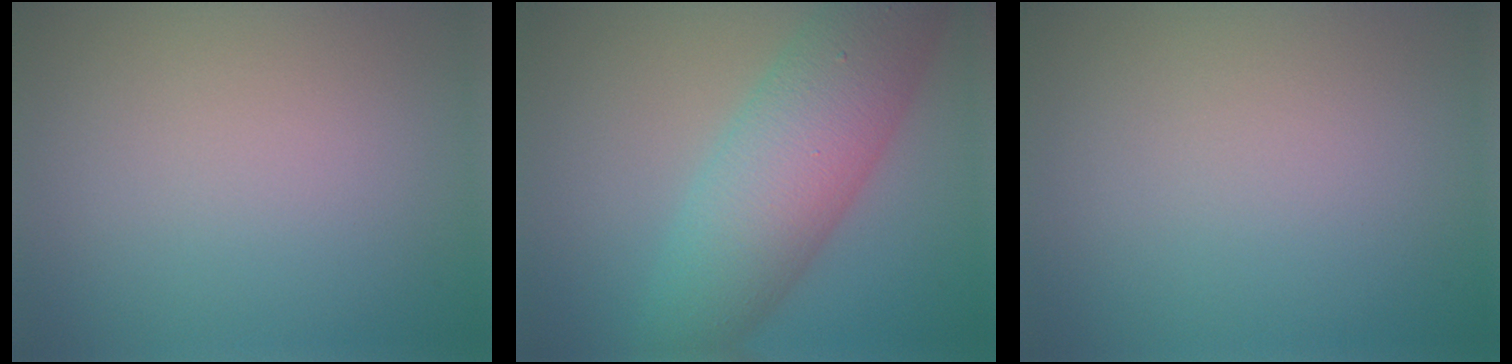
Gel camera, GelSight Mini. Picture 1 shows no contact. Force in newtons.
{"total": 8.1, "press": 8.1, "slide": 0.1}
{"total": 0.0}